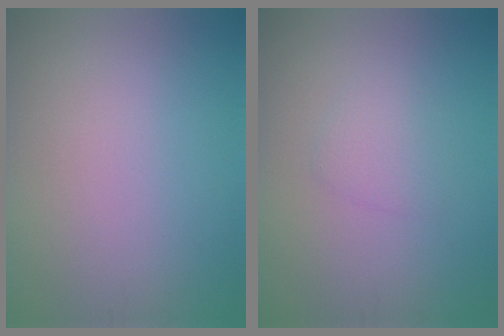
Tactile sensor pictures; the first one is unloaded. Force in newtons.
{"total": 1.5, "press": 1.5, "slide": 0.0}